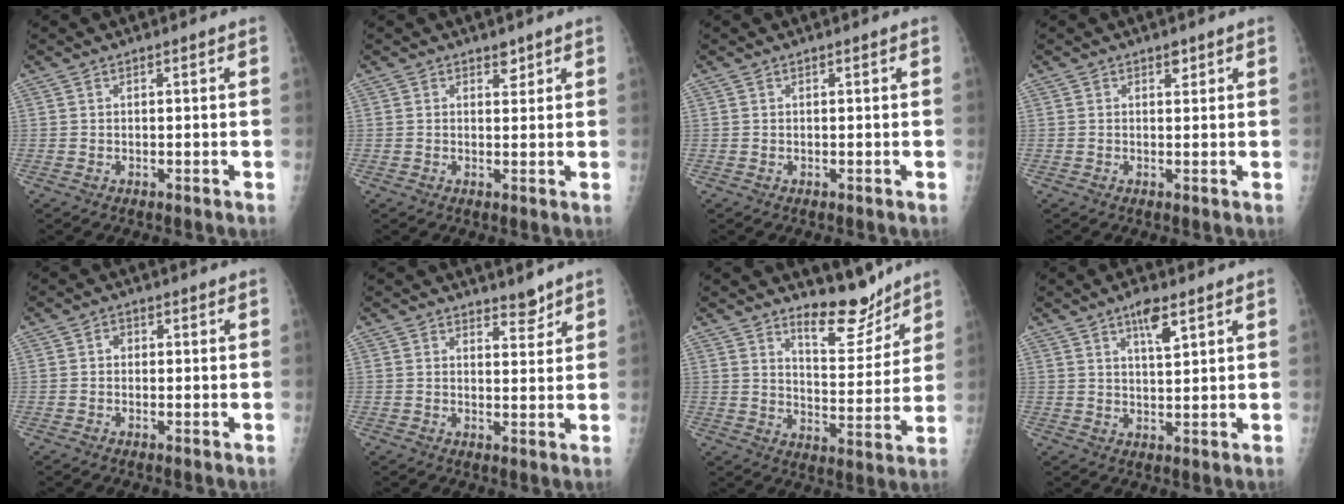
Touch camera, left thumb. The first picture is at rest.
{"total": 1.8, "force": [1.3, 0.9, 0.7], "torque": [0.004, -0.008, 0.017]}
{"total": 0.0}
{"total": 1.3, "force": [0.9, 0.7, 0.7], "torque": [0.000, -0.004, 0.012]}
{"total": 1.5, "force": [0.1, 1.2, 0.8], "torque": [-0.003, 0.004, -0.004]}
{"total": 3.0, "force": [2.6, 1.1, 1.0], "torque": [-0.002, -0.022, 0.039]}
{"total": 9.3, "force": [8.1, 3.0, 3.7], "torque": [-0.026, -0.073, 0.134]}
{"total": 5.3, "force": [3.1, 1.5, 4.0], "torque": [-0.062, -0.016, 0.054]}